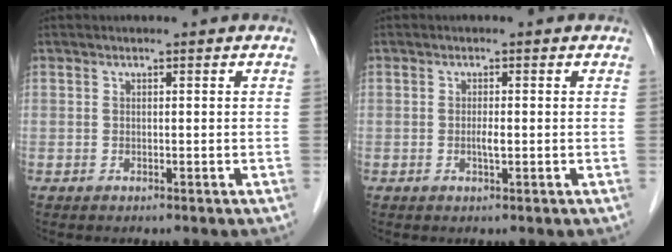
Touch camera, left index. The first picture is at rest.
{"total": 1.3, "force": [-0.2, 0.2, 1.3], "torque": [-0.024, -0.002, -0.004]}